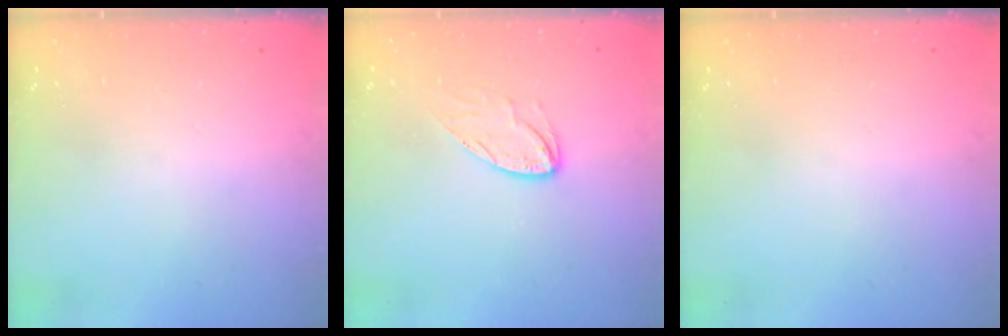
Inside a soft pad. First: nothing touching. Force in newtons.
{"total": 7.0, "press": 7.0, "slide": 0.3}
{"total": 0.0}